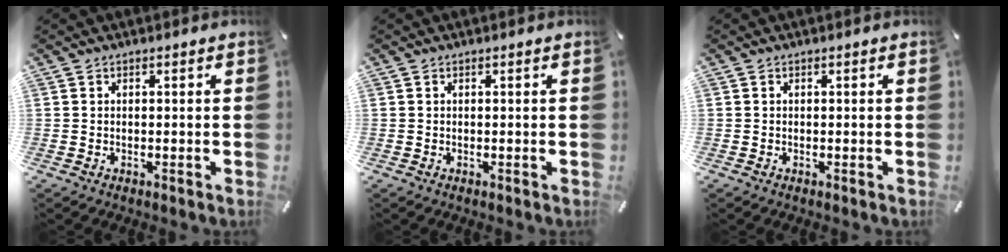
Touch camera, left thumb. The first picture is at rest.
{"total": 0.0}
{"total": 0.0}